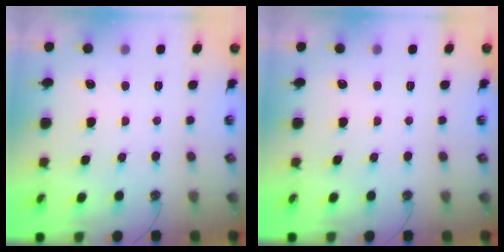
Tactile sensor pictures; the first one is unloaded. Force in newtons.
{"total": 0.0}